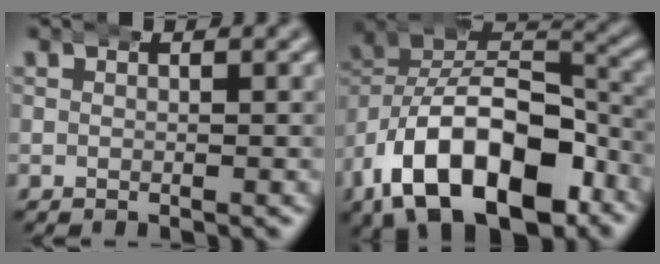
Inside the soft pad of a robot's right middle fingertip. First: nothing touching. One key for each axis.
{"total": 15.4, "fx": -6.1, "fy": 10.3, "fz": 9.7, "tx": -0.194, "ty": -0.041, "tz": -0.080}